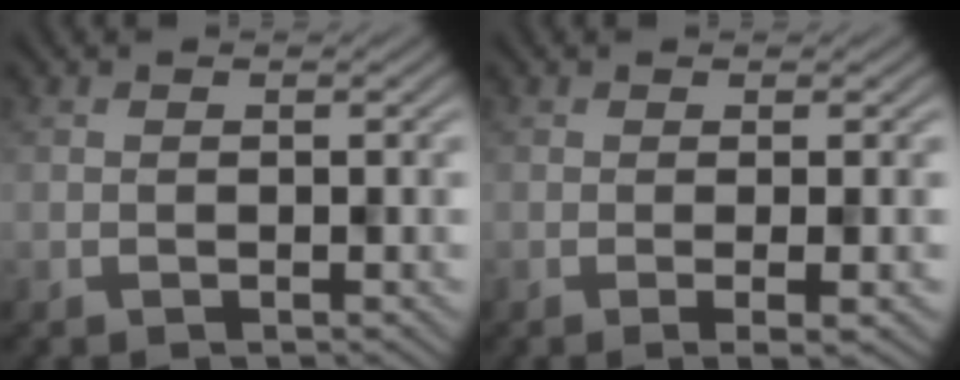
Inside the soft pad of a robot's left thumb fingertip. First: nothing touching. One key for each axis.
{"total": 3.2, "fx": -0.9, "fy": 0.5, "fz": 3.0, "tx": -0.040, "ty": 0.007, "tz": -0.015}